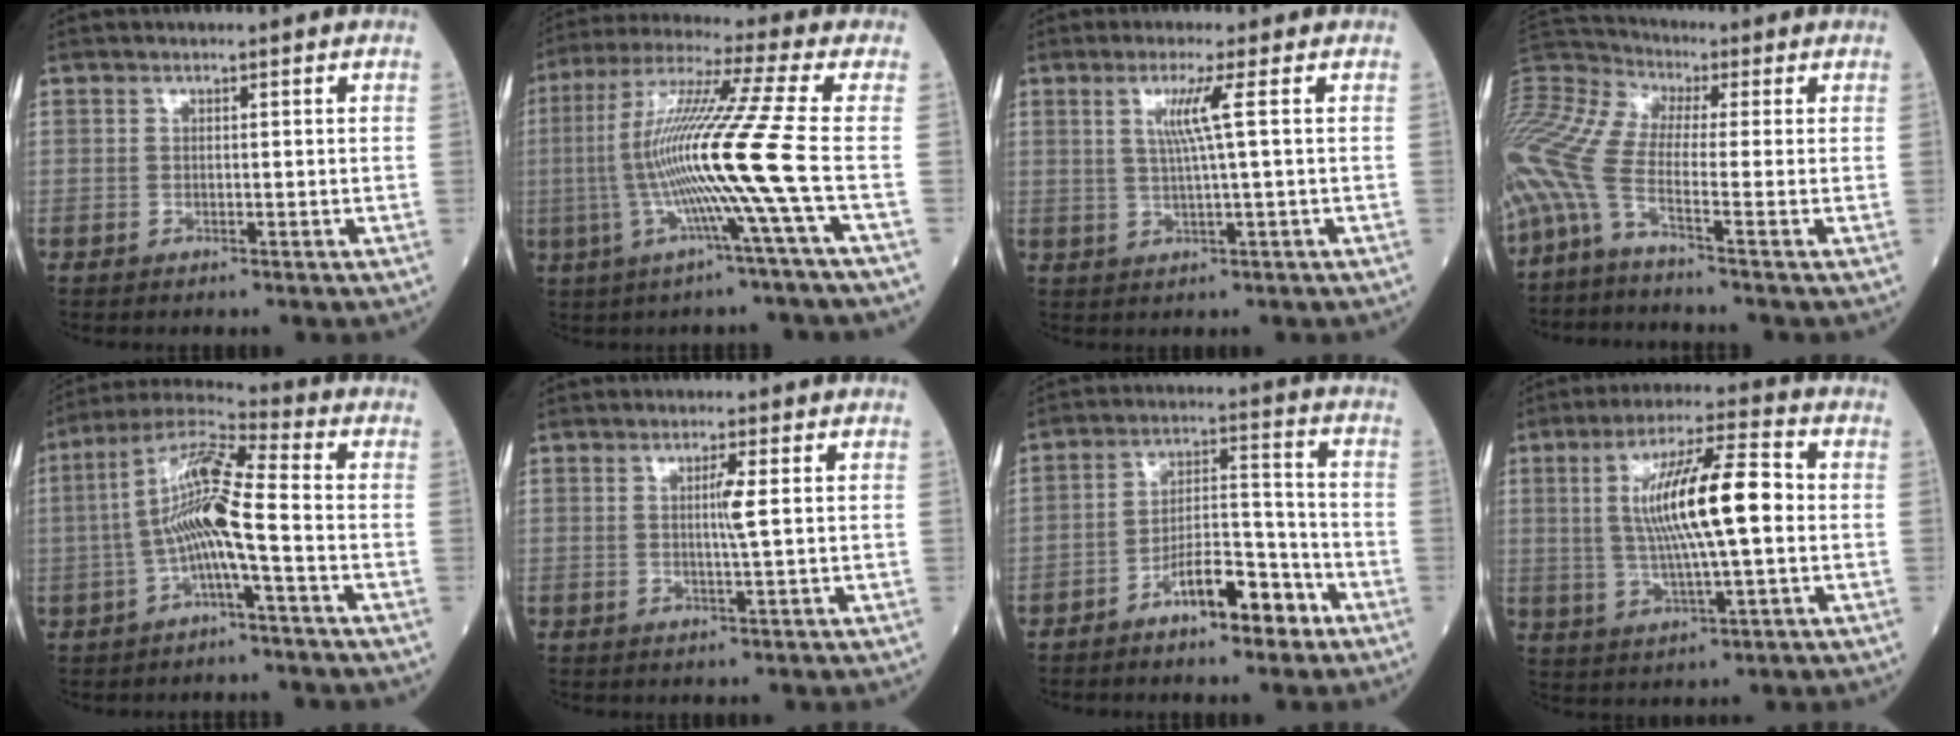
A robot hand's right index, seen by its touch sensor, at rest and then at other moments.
{"total": 15.1, "force": [-2.8, -3.1, 14.5], "torque": [-0.283, -0.005, -0.063]}
{"total": 4.4, "force": [1.2, -1.2, 4.0], "torque": [-0.081, -0.003, 0.024]}
{"total": 10.5, "force": [-5.5, -0.6, 9.0], "torque": [-0.216, 0.016, -0.118]}
{"total": 10.6, "force": [-1.8, 0.6, 10.4], "torque": [-0.209, 0.024, -0.043]}
{"total": 2.5, "force": [0.4, -0.6, 2.4], "torque": [-0.043, -0.004, 0.007]}
{"total": 8.9, "force": [-5.5, 2.6, 6.5], "torque": [-0.111, 0.022, -0.092]}
{"total": 13.0, "force": [0.9, 1.6, 12.9], "torque": [-0.234, 0.013, 0.015]}